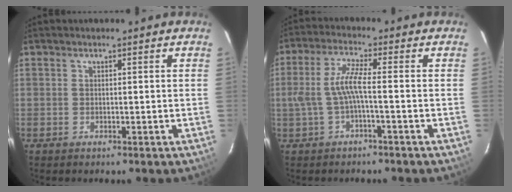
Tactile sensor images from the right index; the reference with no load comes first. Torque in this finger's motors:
{"motor_torque": [0.27, -0.07, 0.22, 0.13]}